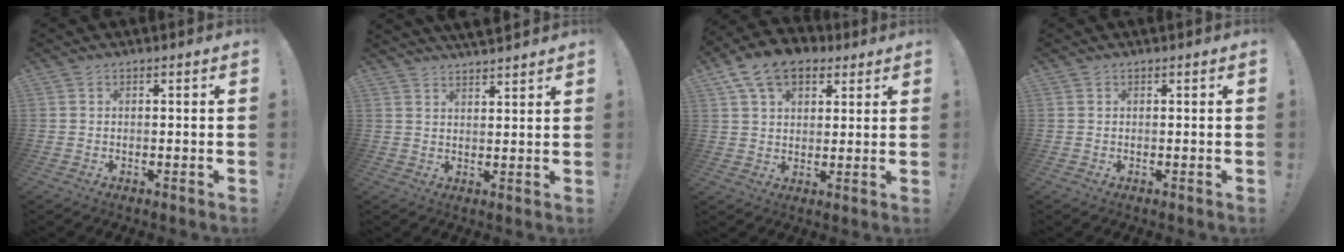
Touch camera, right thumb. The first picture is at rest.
{"total": 3.9, "force": [3.7, 0.6, 0.9], "torque": [-0.010, -0.025, 0.067]}
{"total": 12.4, "force": [6.3, 8.1, 6.9], "torque": [-0.107, -0.021, 0.122]}
{"total": 0.0}